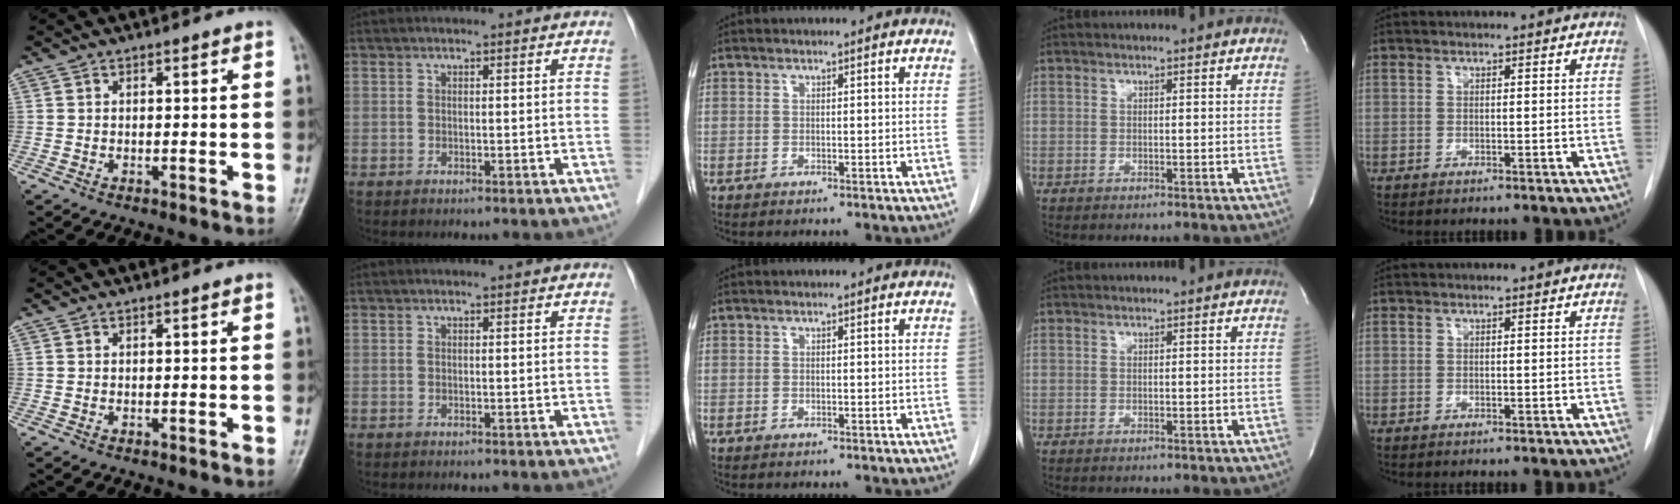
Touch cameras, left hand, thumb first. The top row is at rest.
{}